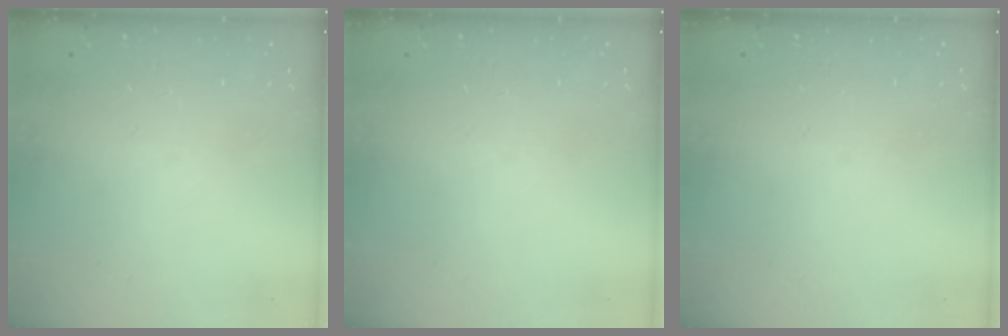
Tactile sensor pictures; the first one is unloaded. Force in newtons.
{"total": 0.0}
{"total": 0.0}